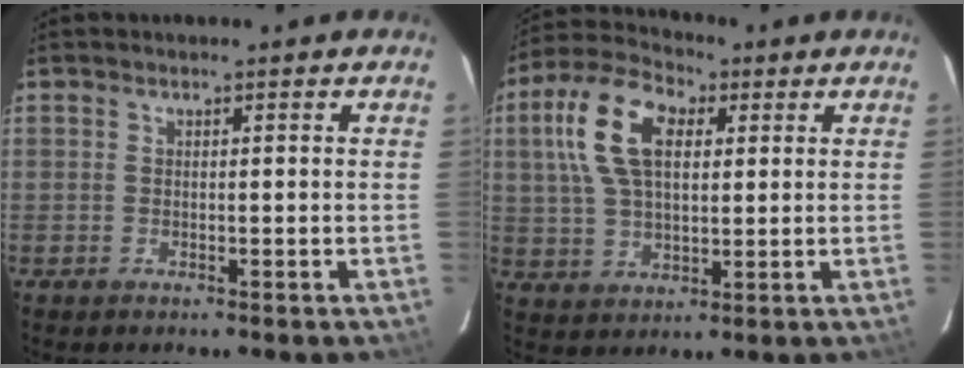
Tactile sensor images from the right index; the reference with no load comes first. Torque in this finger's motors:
{"motor_torque": [1.75, 0.39, 0.93, 0.21]}